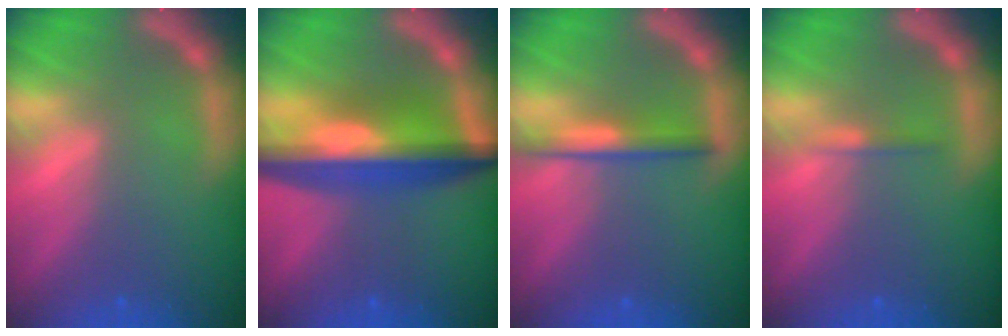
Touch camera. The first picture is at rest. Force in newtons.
{"total": 10.1}
{"total": 3.0}
{"total": 0.9}